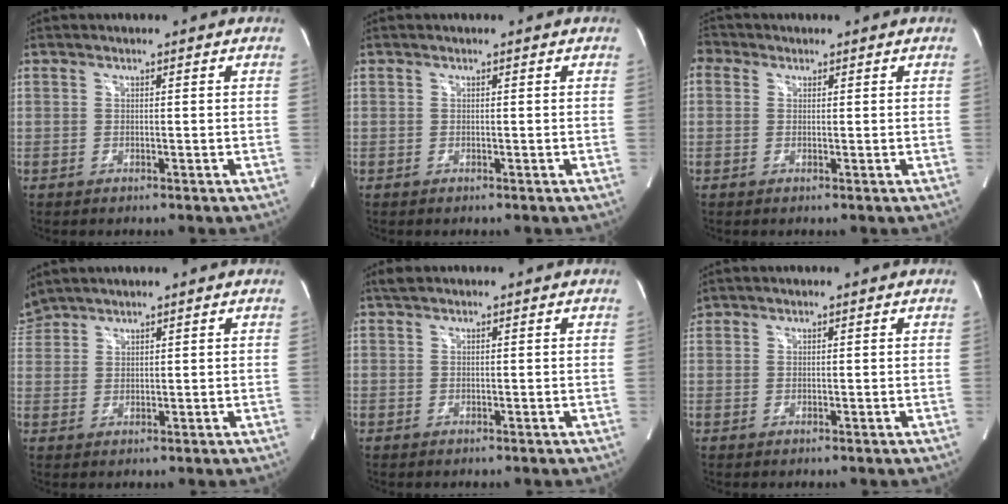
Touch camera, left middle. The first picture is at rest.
{"total": 0.0}
{"total": 2.8, "force": [1.2, 2.3, 1.0], "torque": [-0.022, 0.018, 0.019]}
{"total": 3.6, "force": [3.5, 0.5, 0.3], "torque": [-0.017, 0.025, 0.076]}
{"total": 1.2, "force": [1.0, 0.4, 0.5], "torque": [-0.012, 0.013, 0.021]}
{"total": 1.1, "force": [1.0, 0.4, 0.0], "torque": [-0.007, 0.016, 0.022]}